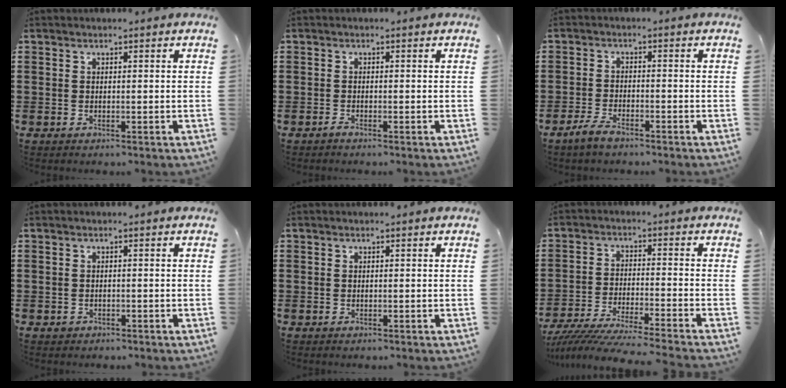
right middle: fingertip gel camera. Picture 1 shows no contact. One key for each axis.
{"total": 0.6, "fx": -0.5, "fy": 0.0, "fz": 0.3, "tx": -0.007, "ty": -0.004, "tz": -0.010}
{"total": 3.0, "fx": -2.3, "fy": 0.9, "fz": 1.7, "tx": -0.044, "ty": 0.001, "tz": -0.049}
{"total": 0.6, "fx": -0.5, "fy": 0.4, "fz": 0.2, "tx": -0.005, "ty": 0.001, "tz": -0.010}
{"total": 0.0}
{"total": 6.3, "fx": -6.0, "fy": -0.5, "fz": 1.8, "tx": -0.046, "ty": -0.019, "tz": -0.122}